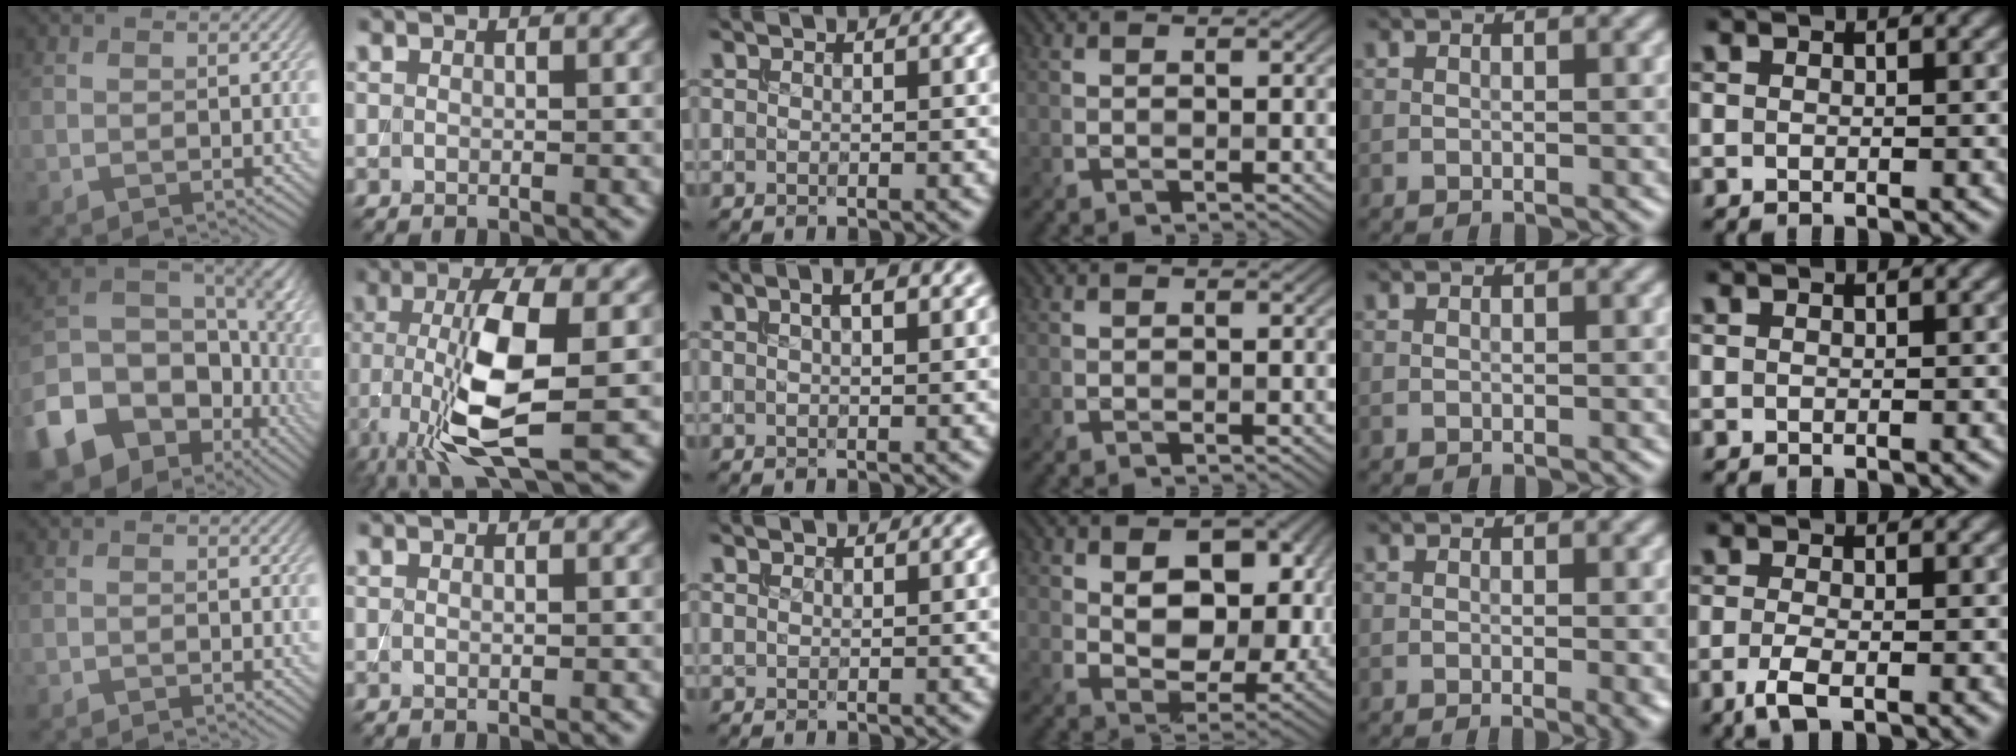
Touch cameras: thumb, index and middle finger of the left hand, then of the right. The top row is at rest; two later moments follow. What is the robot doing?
{"motion": "extract", "object": "backpack"}